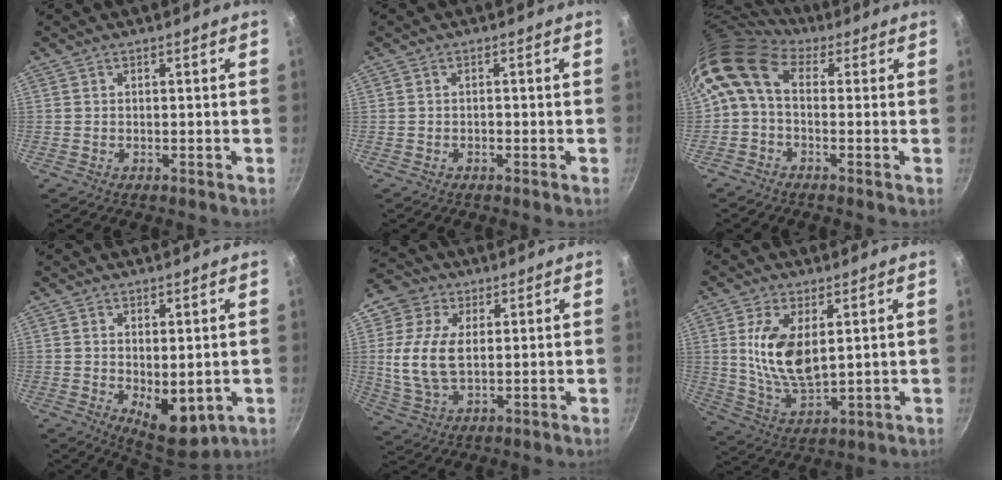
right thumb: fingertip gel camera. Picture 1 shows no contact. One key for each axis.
{"total": 0.6, "fx": -0.4, "fy": 0.4, "fz": 0.3, "tx": -0.006, "ty": 0.004, "tz": -0.005}
{"total": 8.6, "fx": 1.5, "fy": 5.6, "fz": 6.3, "tx": -0.119, "ty": 0.024, "tz": 0.010}
{"total": 8.1, "fx": -0.3, "fy": 4.2, "fz": 6.9, "tx": -0.078, "ty": -0.020, "tz": 0.011}
{"total": 12.4, "fx": 2.2, "fy": 8.4, "fz": 8.9, "tx": -0.154, "ty": -0.011, "tz": 0.038}
{"total": 12.5, "fx": 2.8, "fy": 6.2, "fz": 10.5, "tx": -0.197, "ty": -0.024, "tz": 0.063}